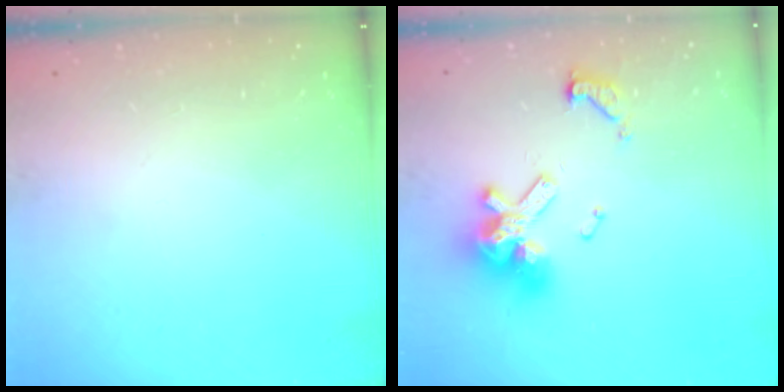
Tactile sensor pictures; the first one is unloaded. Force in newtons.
{"total": 14.3, "press": 14.2, "slide": 1.7}